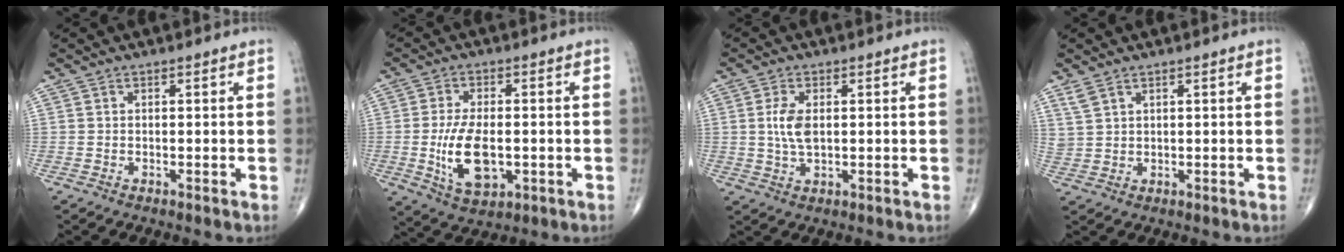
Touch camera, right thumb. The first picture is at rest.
{"total": 10.6, "force": [-1.7, 5.3, 9.0], "torque": [-0.162, -0.006, -0.023]}
{"total": 4.8, "force": [0.6, 2.4, 4.1], "torque": [-0.090, -0.003, 0.014]}
{"total": 2.7, "force": [2.1, 1.2, 1.3], "torque": [-0.027, -0.005, 0.052]}